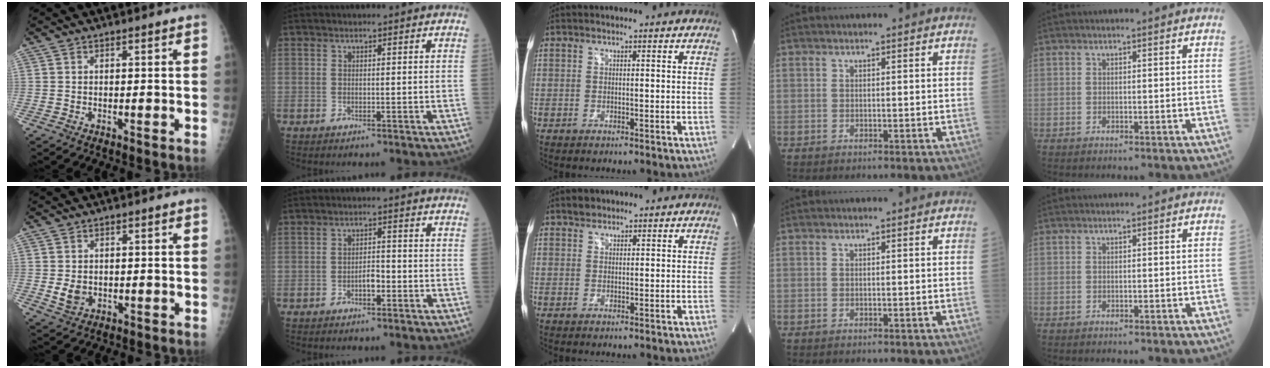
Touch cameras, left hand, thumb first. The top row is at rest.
{"thumb": {"total": 3.4, "force": [-0.3, 2.7, 2.0], "torque": [-0.027, -0.003, 0.003]}, "index": {"total": 2.4, "force": [-1.3, 0.9, 1.8], "torque": [-0.025, 0.002, -0.026]}, "middle": {"total": 1.6, "force": [1.3, 0.9, 0.2], "torque": [-0.005, 0.004, 0.021]}}